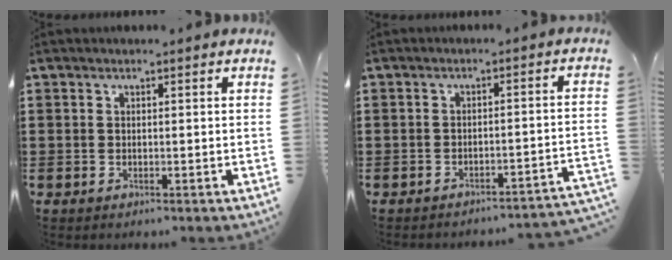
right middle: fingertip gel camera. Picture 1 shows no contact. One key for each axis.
{"total": 2.5, "fx": -2.5, "fy": -0.1, "fz": 0.6, "tx": -0.014, "ty": 0.001, "tz": -0.054}